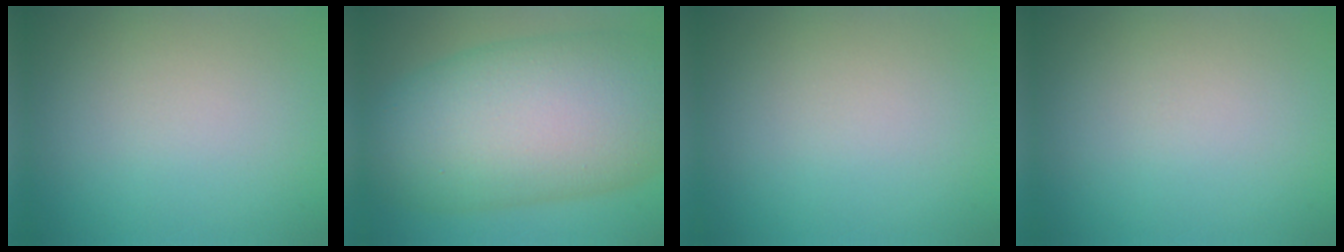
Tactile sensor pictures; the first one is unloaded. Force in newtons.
{"total": 14.4, "press": 14.4, "slide": 0.5}
{"total": 0.0}
{"total": 0.0}